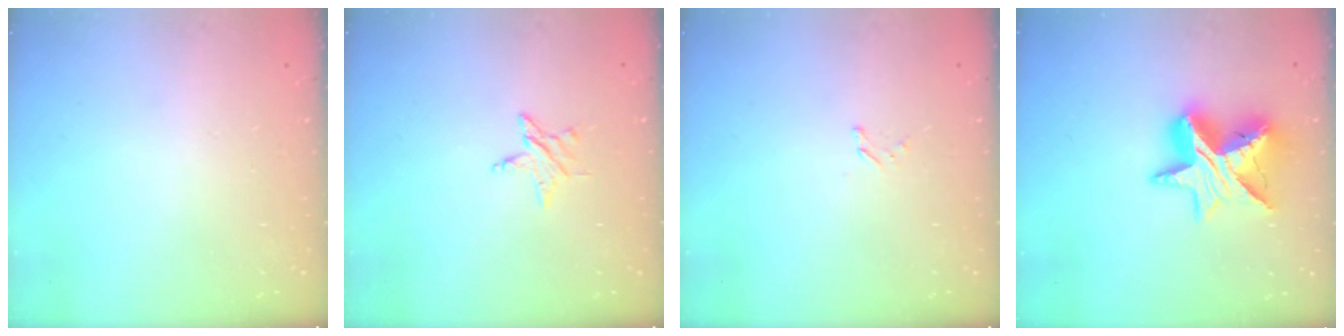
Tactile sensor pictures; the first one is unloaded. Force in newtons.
{"total": 3.7, "press": 3.7, "slide": 0.2}
{"total": 1.3, "press": 1.2, "slide": 0.1}
{"total": 14.6, "press": 14.5, "slide": 1.0}